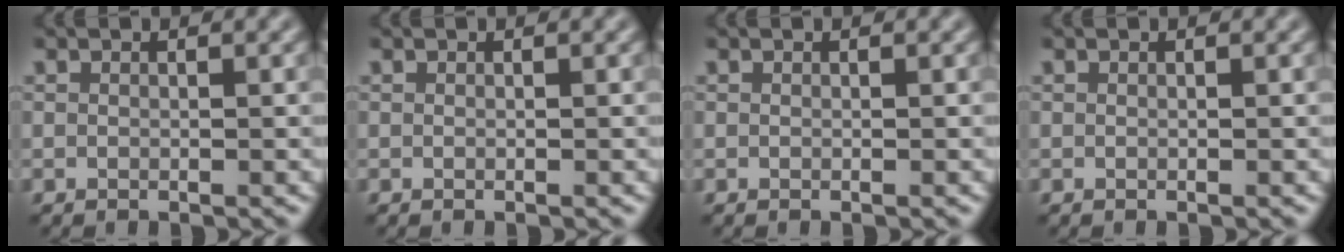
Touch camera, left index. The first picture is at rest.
{"total": 0.0}
{"total": 0.0}
{"total": 0.0}